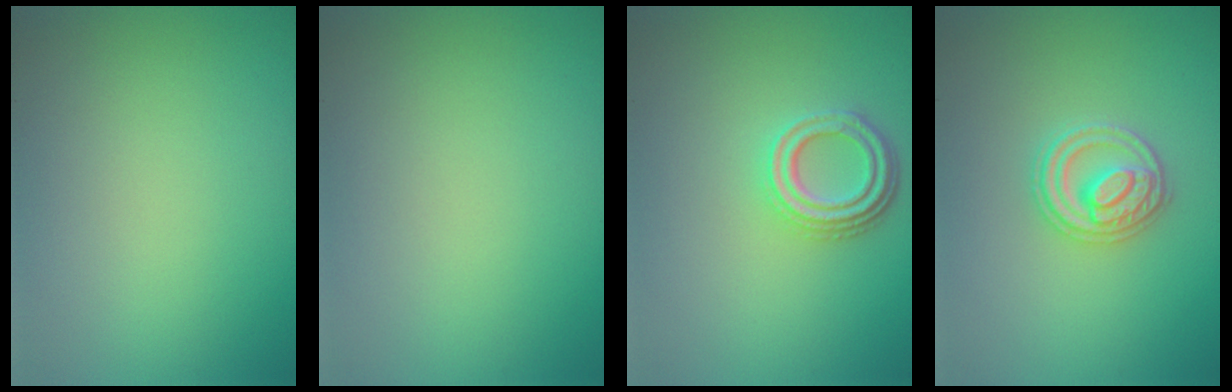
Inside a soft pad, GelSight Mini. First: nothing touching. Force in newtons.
{"total": 0.0}
{"total": 3.7, "press": 2.9, "slide": 2.3}
{"total": 2.8, "press": 2.8, "slide": 0.4}